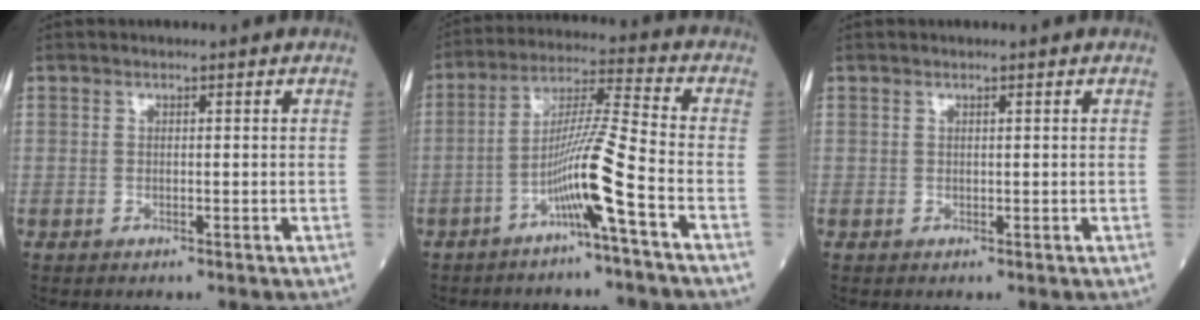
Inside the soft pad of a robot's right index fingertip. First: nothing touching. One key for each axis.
{"total": 9.3, "fx": -4.2, "fy": -1.4, "fz": 8.1, "tx": -0.156, "ty": 0.011, "tz": -0.081}
{"total": 0.0}